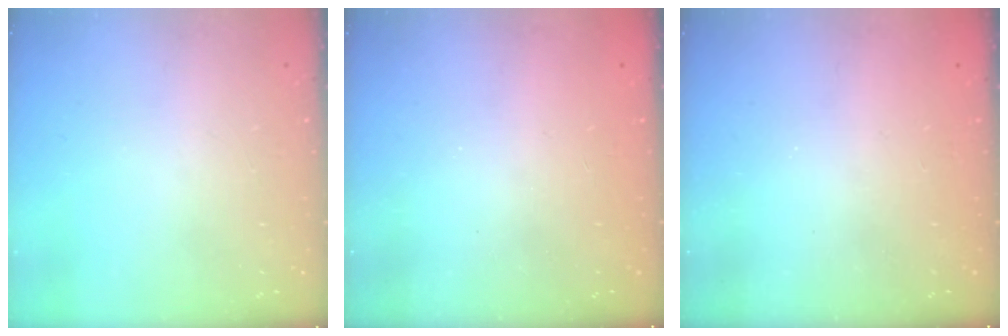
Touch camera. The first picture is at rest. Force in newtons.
{"total": 2.3, "press": 2.2, "slide": 0.8}
{"total": 2.3, "press": 2.2, "slide": 0.8}